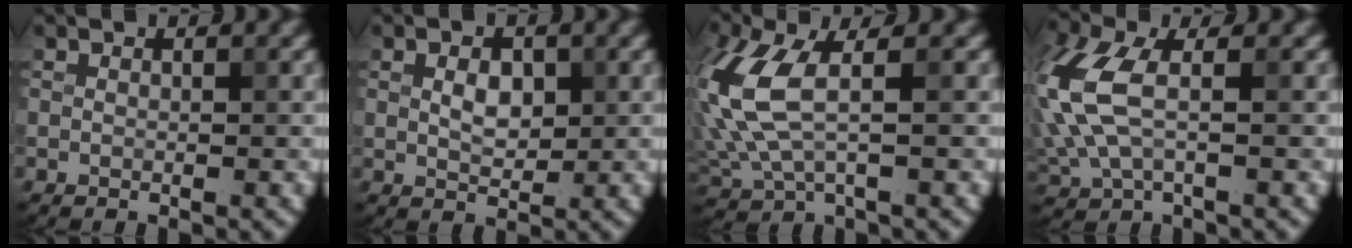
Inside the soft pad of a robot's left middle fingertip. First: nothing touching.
{"total": 2.3, "force": [0.5, 1.4, 1.7], "torque": [-0.032, 0.000, 0.011]}
{"total": 7.6, "force": [1.1, 3.6, 6.6], "torque": [-0.182, 0.001, 0.019]}
{"total": 7.2, "force": [0.6, 3.8, 6.1], "torque": [-0.168, 0.004, 0.004]}